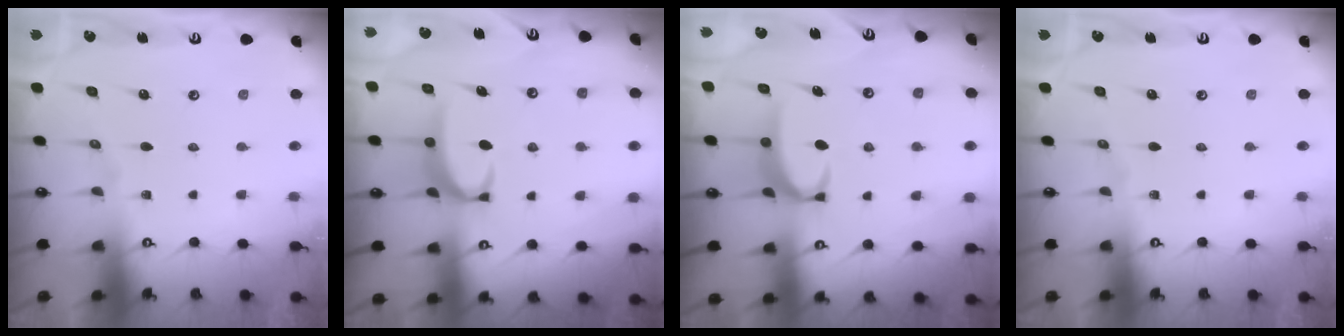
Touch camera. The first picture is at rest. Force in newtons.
{"total": 3.4, "press": 3.4, "slide": 0.4}
{"total": 3.5, "press": 3.5, "slide": 0.4}
{"total": 0.0}